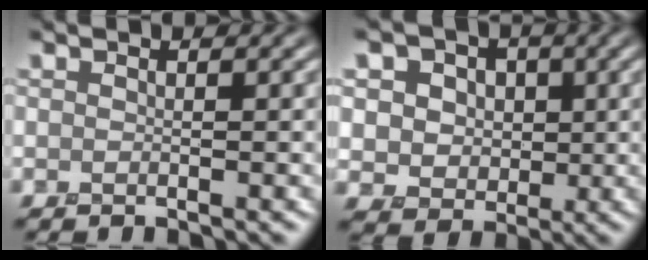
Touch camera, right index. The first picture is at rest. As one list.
[{"total": 5.7, "force": [1.3, 4.9, 2.7], "torque": [-0.046, 0.012, 0.007]}]